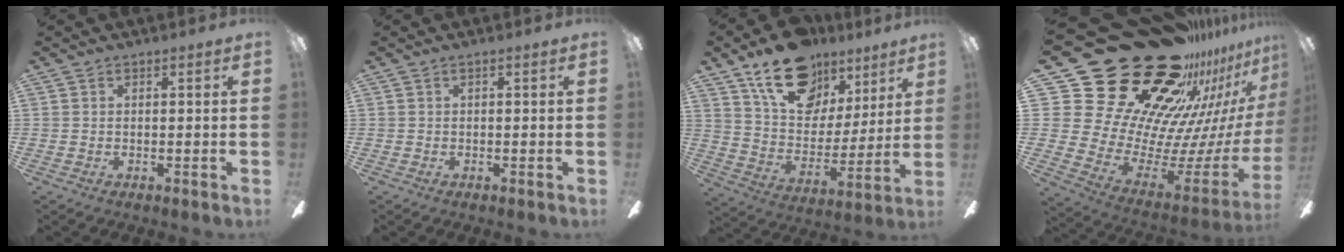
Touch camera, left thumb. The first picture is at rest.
{"total": 0.0}
{"total": 19.2, "force": [13.3, 11.0, 8.4], "torque": [-0.143, -0.078, 0.242]}
{"total": 39.1, "force": [24.5, 20.7, 22.4], "torque": [-0.301, -0.242, 0.516]}